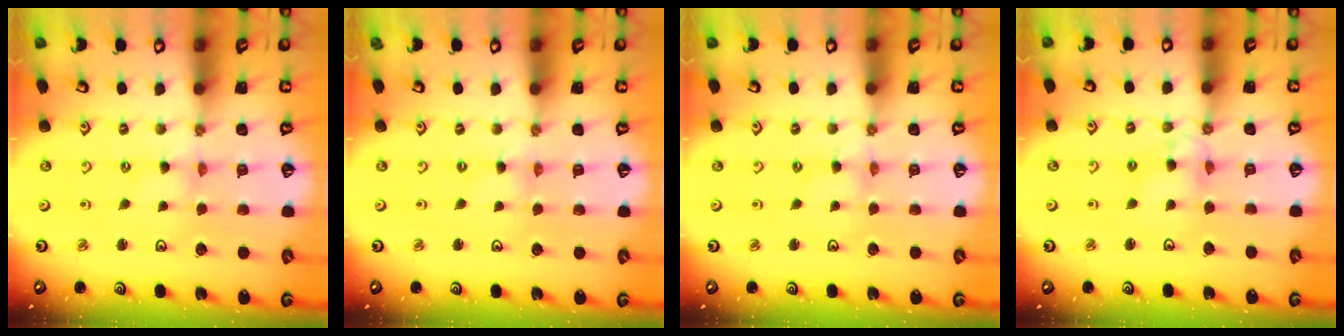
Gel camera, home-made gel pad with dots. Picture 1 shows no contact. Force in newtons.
{"total": 0.0}
{"total": 1.5, "press": 1.5, "slide": 0.2}
{"total": 7.1, "press": 7.0, "slide": 0.9}